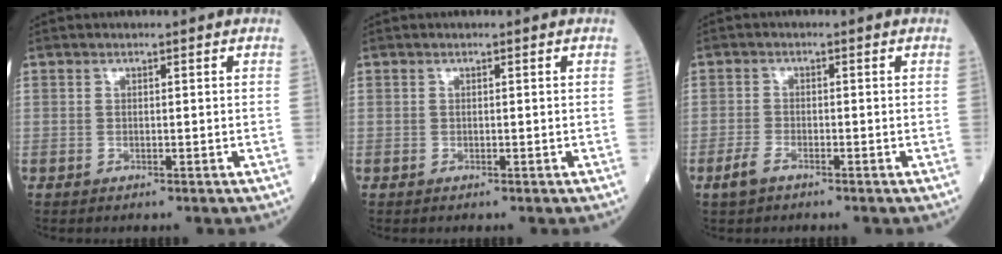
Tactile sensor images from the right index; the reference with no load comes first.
{"total": 0.0}
{"total": 2.6, "force": [-1.8, 0.9, 1.6], "torque": [-0.039, -0.001, -0.035]}